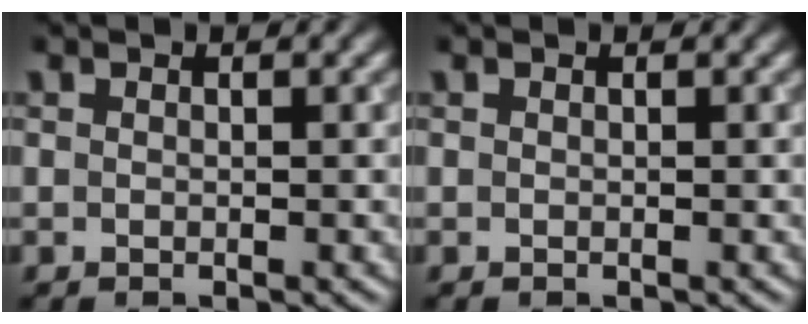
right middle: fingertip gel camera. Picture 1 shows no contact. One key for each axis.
{"total": 0.0}